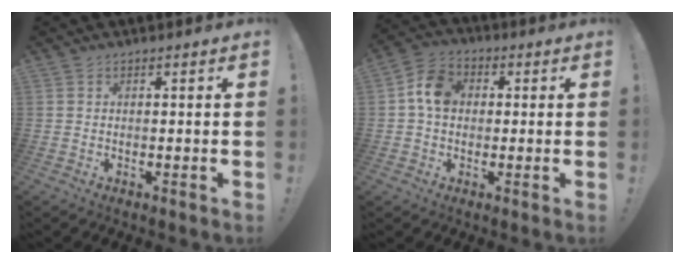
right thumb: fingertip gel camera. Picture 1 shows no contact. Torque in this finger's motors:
{"motor_torque": [0.95, 1.23, 0.50, -0.04, 0.01]}